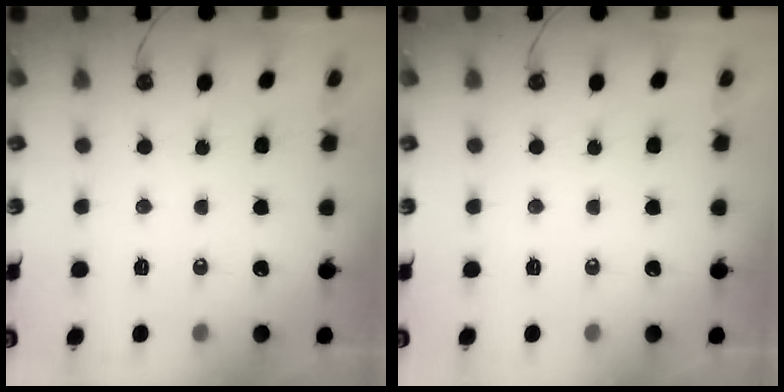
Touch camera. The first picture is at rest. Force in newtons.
{"total": 0.0}